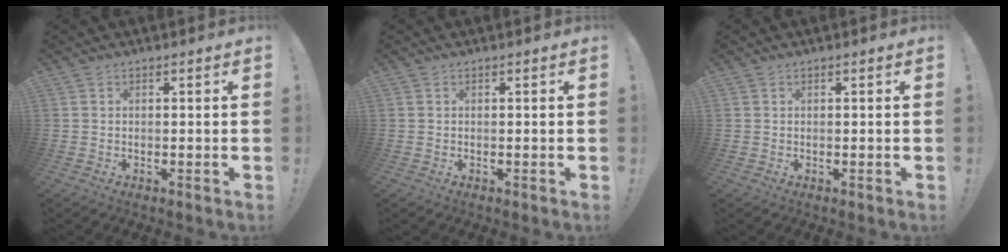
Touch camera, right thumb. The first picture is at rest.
{"total": 0.0}
{"total": 0.0}